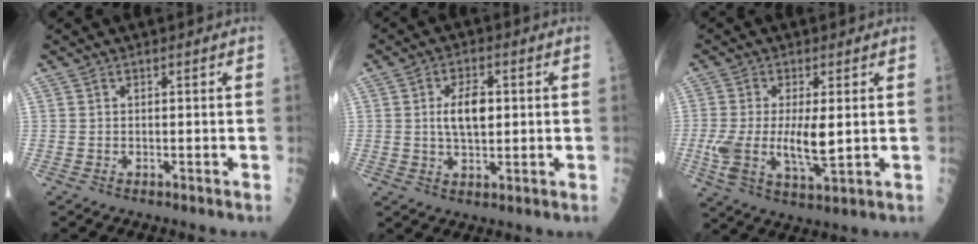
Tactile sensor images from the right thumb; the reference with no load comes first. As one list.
[{"total": 7.0, "force": [0.8, 3.6, 6.0], "torque": [-0.093, 0.001, 0.014]}, {"total": 10.3, "force": [-0.1, 3.5, 9.6], "torque": [-0.202, -0.018, 0.004]}]